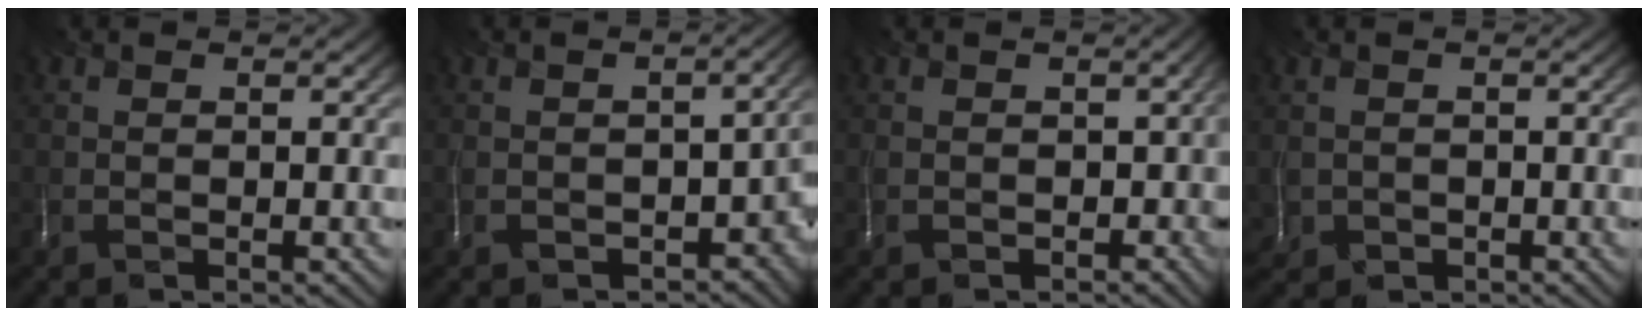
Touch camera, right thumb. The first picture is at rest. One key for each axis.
{"total": 6.9, "fx": -3.5, "fy": 4.0, "fz": 4.4, "tx": -0.060, "ty": -0.032, "tz": -0.053}
{"total": 3.2, "fx": -1.5, "fy": 2.4, "fz": 1.5, "tx": -0.021, "ty": -0.013, "tz": -0.023}
{"total": 1.4, "fx": 0.1, "fy": 1.4, "fz": 0.4, "tx": -0.023, "ty": -0.004, "tz": 0.007}